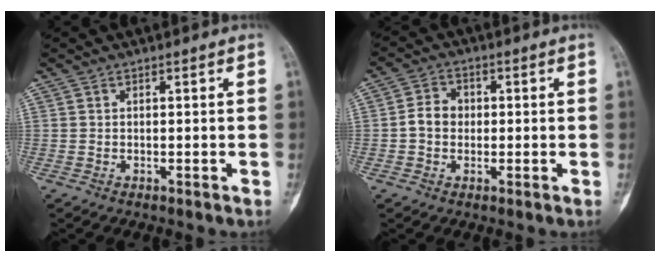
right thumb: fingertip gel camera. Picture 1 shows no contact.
{"total": 4.6, "force": [-0.2, 3.8, 2.6], "torque": [-0.033, 0.015, -0.012]}